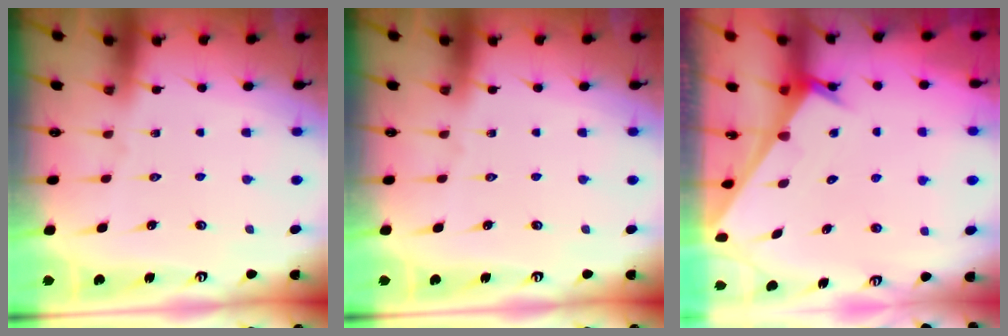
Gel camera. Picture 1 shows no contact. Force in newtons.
{"total": 0.0}
{"total": 2.5, "press": 2.5, "slide": 0.1}